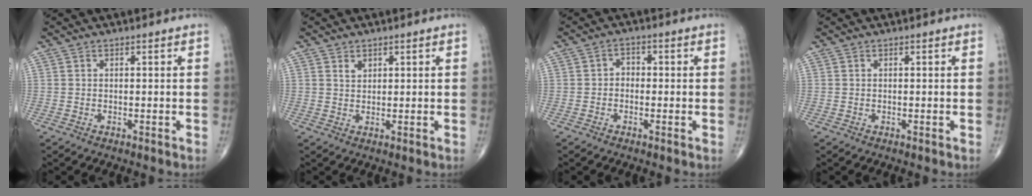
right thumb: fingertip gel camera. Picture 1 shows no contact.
{"total": 1.7, "force": [1.0, 1.1, 0.7], "torque": [-0.003, -0.007, 0.018]}
{"total": 2.3, "force": [-0.5, 1.9, 1.2], "torque": [0.000, 0.011, -0.018]}
{"total": 0.0}